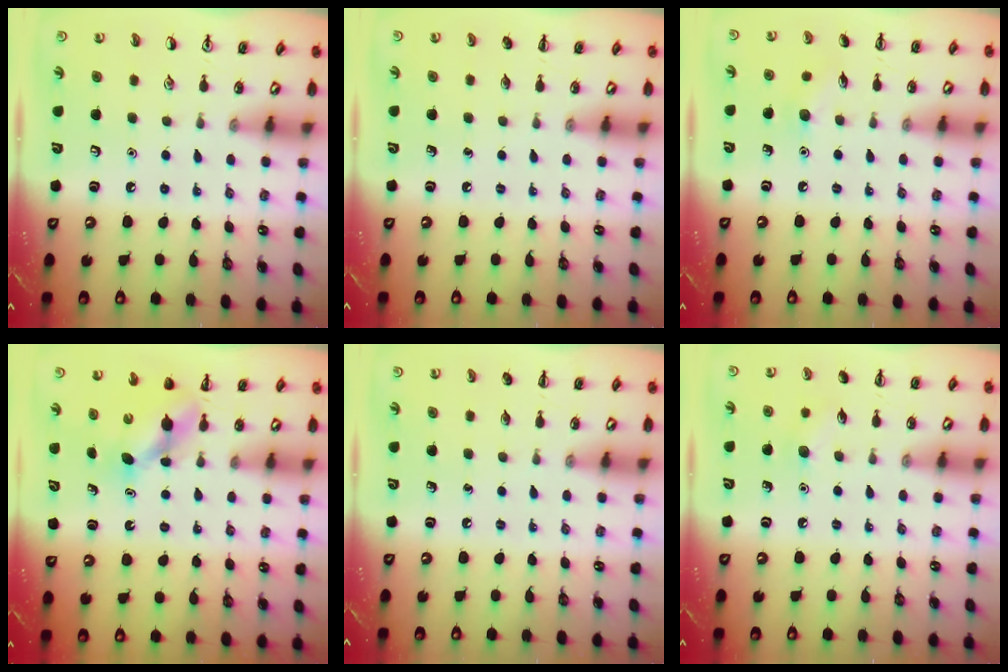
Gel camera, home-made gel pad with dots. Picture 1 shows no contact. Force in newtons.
{"total": 0.0}
{"total": 5.8, "press": 5.6, "slide": 1.7}
{"total": 4.6, "press": 4.5, "slide": 0.6}
{"total": 0.0}
{"total": 7.1, "press": 6.8, "slide": 2.0}